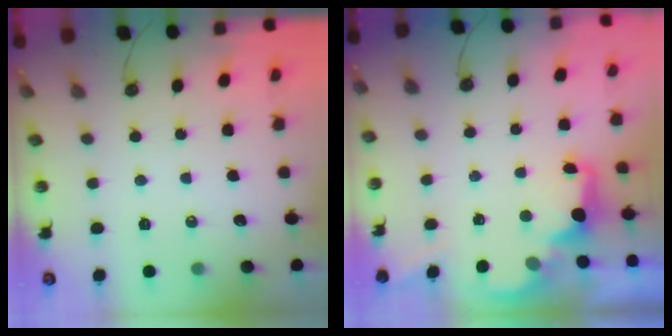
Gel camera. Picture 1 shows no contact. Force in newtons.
{"total": 2.6, "press": 2.5, "slide": 0.6}